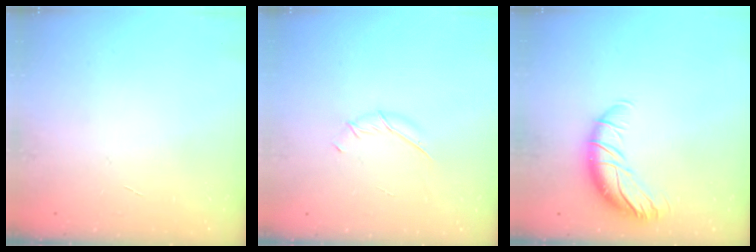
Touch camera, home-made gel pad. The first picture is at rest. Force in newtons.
{"total": 5.9, "press": 5.7, "slide": 1.4}
{"total": 11.7, "press": 11.6, "slide": 1.9}